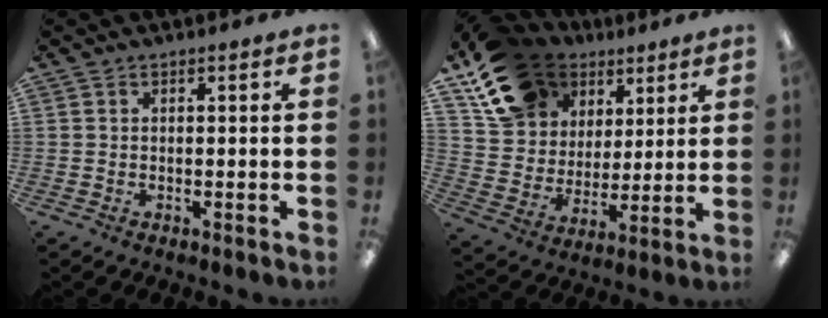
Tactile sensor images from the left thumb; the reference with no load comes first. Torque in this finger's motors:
{"motor_torque": [0.38, 0.53, 1.48, -1.29, 0.18]}